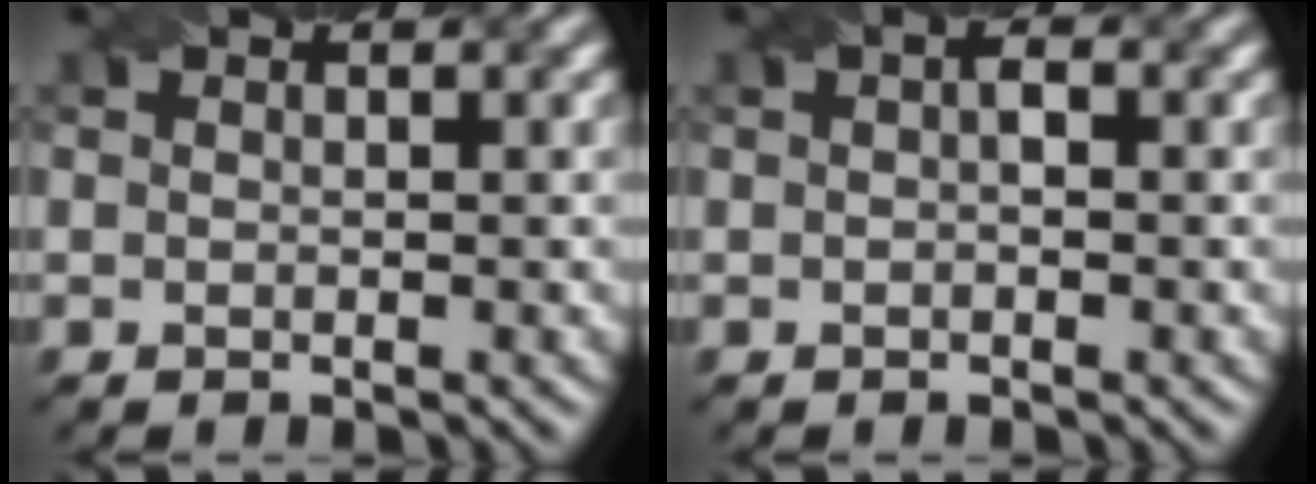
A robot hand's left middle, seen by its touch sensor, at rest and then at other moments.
{"total": 0.9, "force": [-0.1, 0.4, 0.8], "torque": [-0.017, 0.003, 0.000]}